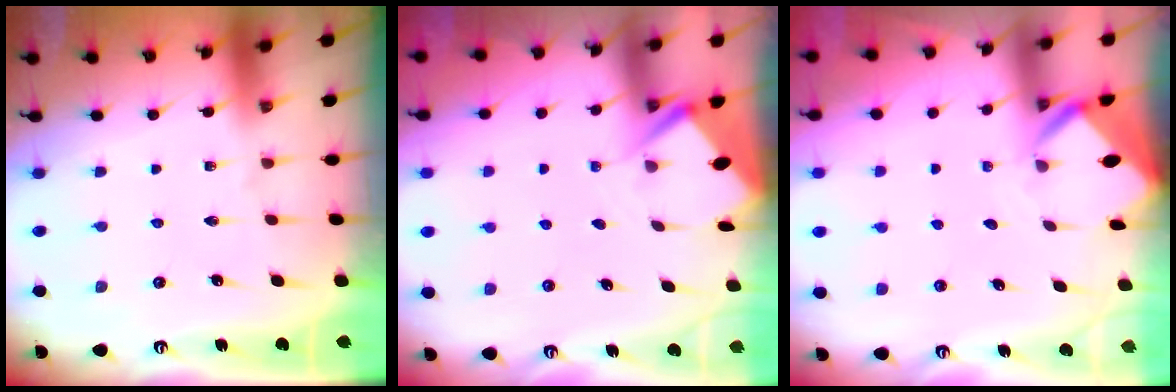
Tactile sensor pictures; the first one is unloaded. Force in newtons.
{"total": 2.7, "press": 2.7, "slide": 0.3}
{"total": 3.2, "press": 3.2, "slide": 0.2}